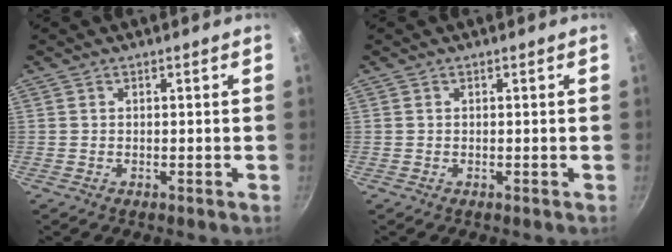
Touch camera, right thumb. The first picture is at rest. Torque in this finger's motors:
{"motor_torque": [0.05, 0.00, -0.35, 0.49, 0.02]}